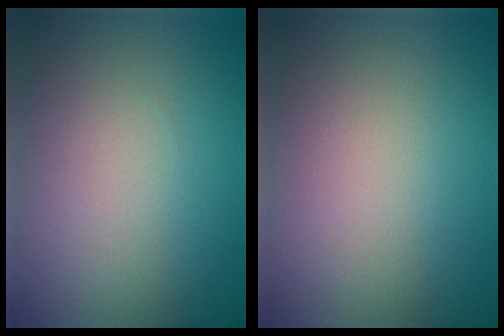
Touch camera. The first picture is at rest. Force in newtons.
{"total": 0.0}